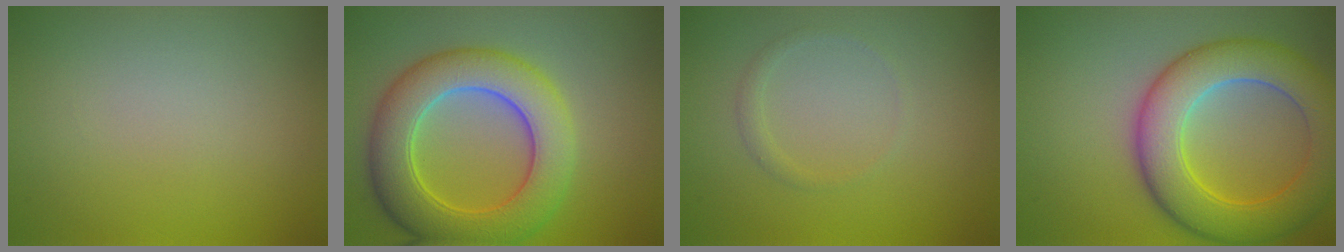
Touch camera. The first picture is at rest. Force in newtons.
{"total": 8.3, "press": 8.2, "slide": 0.5}
{"total": 0.9, "press": 0.8, "slide": 0.1}
{"total": 8.8, "press": 8.8, "slide": 0.1}